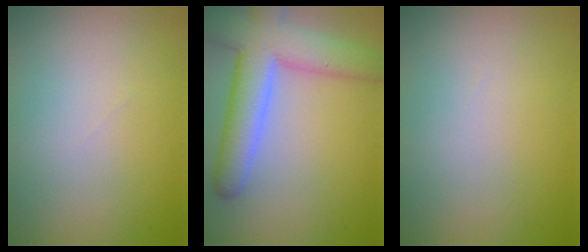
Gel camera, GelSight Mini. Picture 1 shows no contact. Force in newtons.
{"total": 7.7, "press": 7.7, "slide": 0.3}
{"total": 0.0}